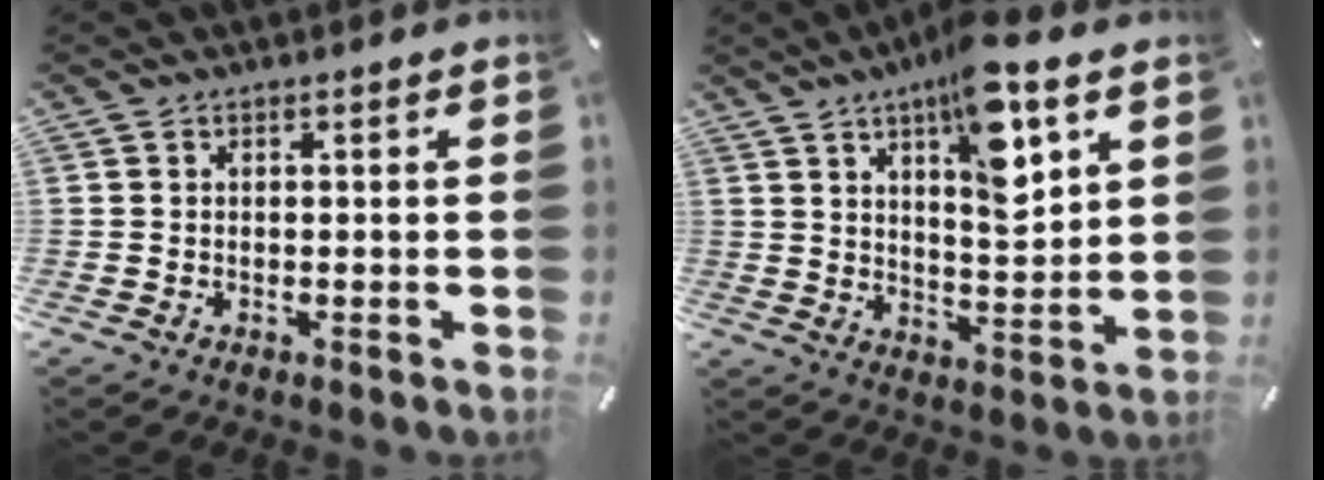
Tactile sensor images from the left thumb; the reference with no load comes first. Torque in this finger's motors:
{"motor_torque": [2.25, 2.07, 0.38, -0.18, 0.11]}